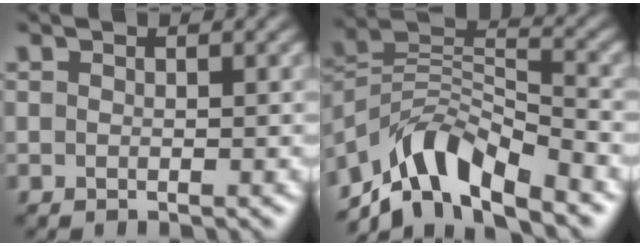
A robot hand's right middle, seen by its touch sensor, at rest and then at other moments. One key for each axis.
{"total": 7.9, "fx": -6.1, "fy": 2.9, "fz": 4.1, "tx": -0.056, "ty": 0.009, "tz": -0.116}